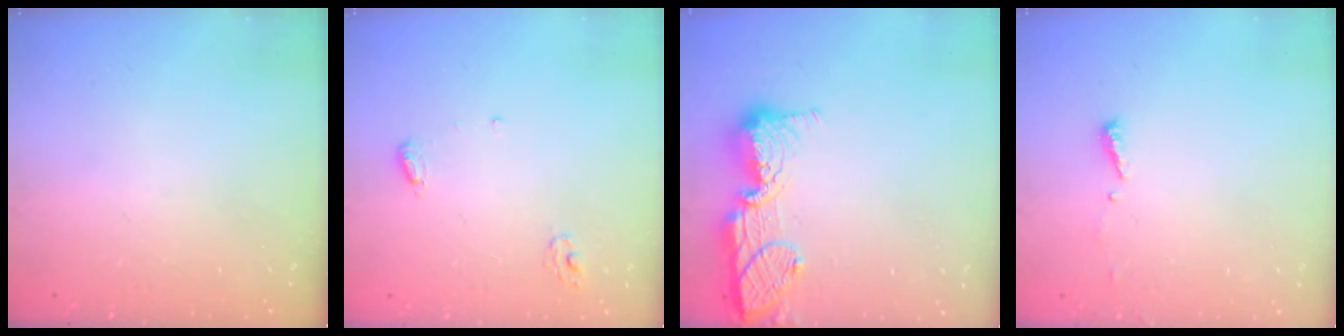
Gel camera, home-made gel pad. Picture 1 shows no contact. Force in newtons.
{"total": 4.7, "press": 4.7, "slide": 0.4}
{"total": 16.3, "press": 16.3, "slide": 1.3}
{"total": 3.9, "press": 3.9, "slide": 0.4}